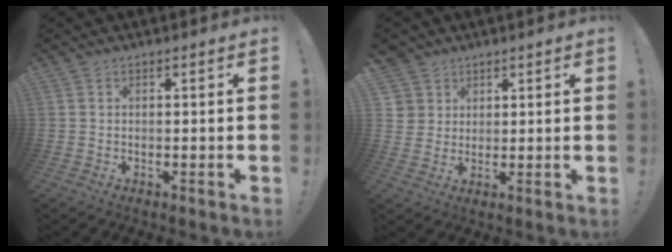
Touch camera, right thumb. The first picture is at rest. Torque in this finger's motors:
{"motor_torque": [-0.02, 0.09, -0.61, 0.44, 0.05]}